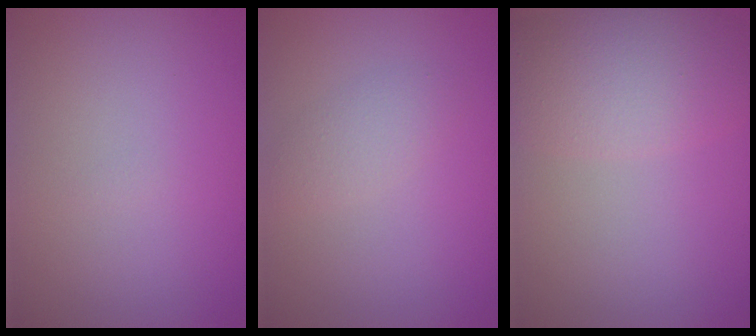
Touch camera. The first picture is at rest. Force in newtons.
{"total": 1.7, "press": 1.7, "slide": 0.0}
{"total": 5.2, "press": 5.2, "slide": 0.5}